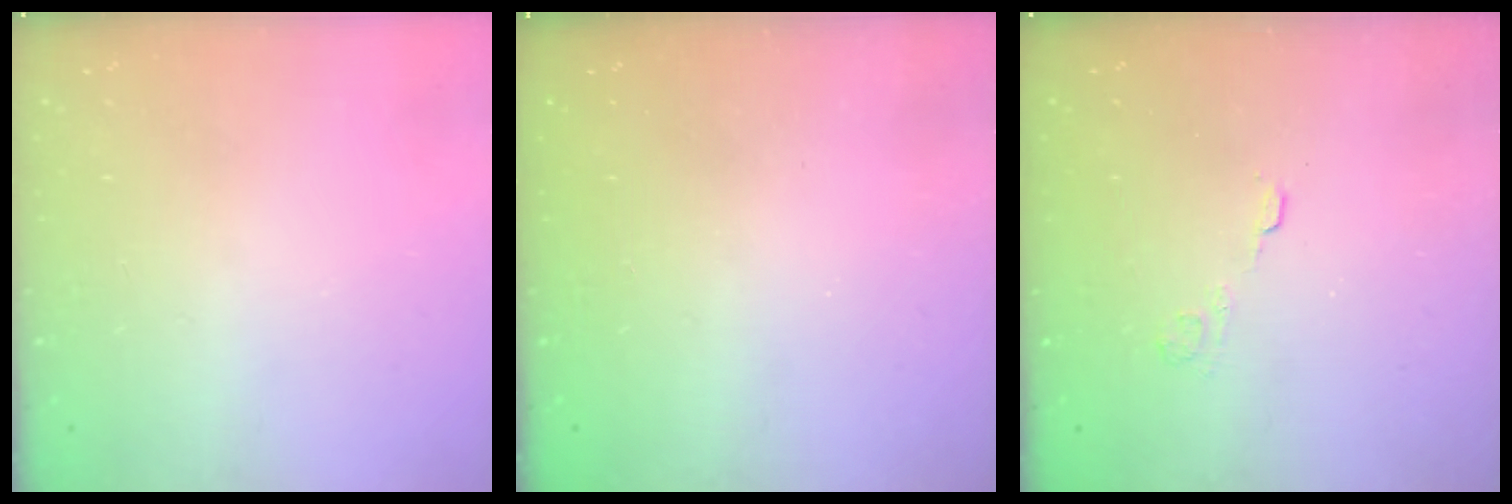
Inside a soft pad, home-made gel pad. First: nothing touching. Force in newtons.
{"total": 2.3, "press": 2.2, "slide": 0.8}
{"total": 2.7, "press": 2.3, "slide": 1.4}